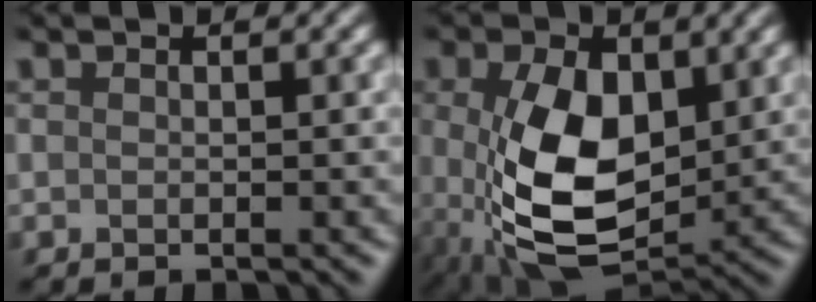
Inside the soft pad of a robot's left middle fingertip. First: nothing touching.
{"total": 8.5, "force": [0.2, 4.9, 7.0], "torque": [-0.160, -0.015, 0.014]}